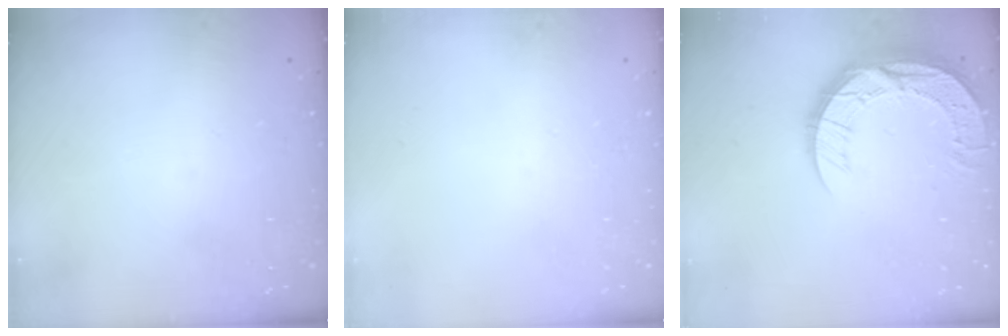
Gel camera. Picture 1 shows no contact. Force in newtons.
{"total": 0.0}
{"total": 15.6, "press": 15.6, "slide": 1.1}